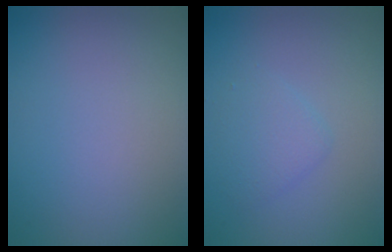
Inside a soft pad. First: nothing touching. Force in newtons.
{"total": 1.9, "press": 1.9, "slide": 0.2}